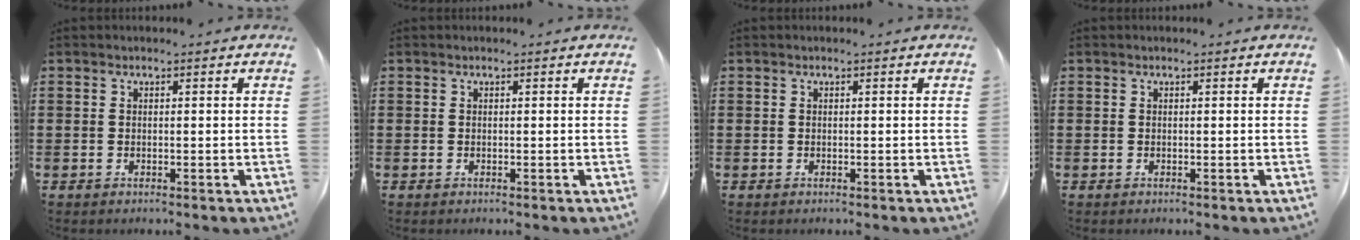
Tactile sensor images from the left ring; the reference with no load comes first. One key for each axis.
{"total": 0.0}
{"total": 0.0}
{"total": 0.0}